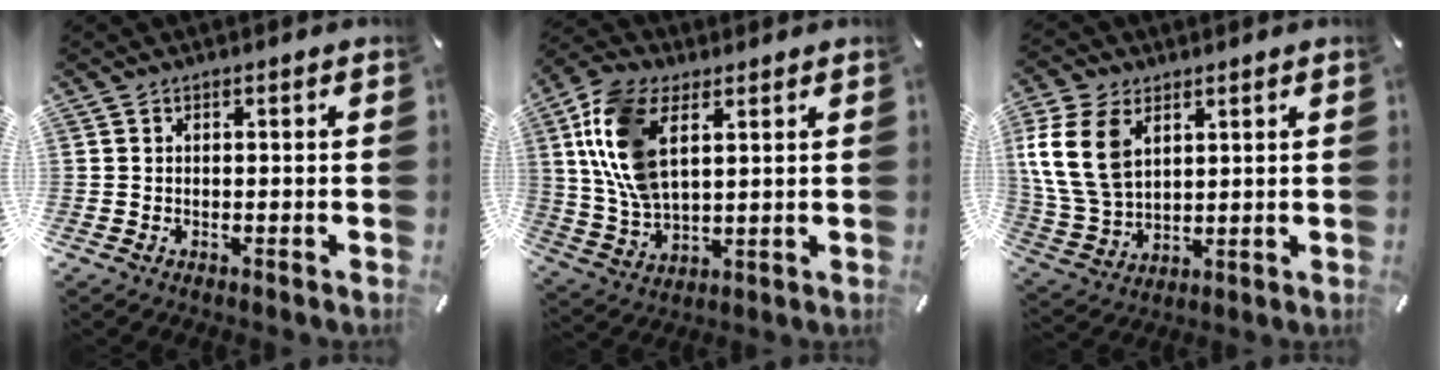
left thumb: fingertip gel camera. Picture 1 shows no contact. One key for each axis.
{"total": 13.3, "fx": 5.0, "fy": 7.8, "fz": 9.6, "tx": -0.239, "ty": -0.008, "tz": 0.089}
{"total": 13.9, "fx": 4.7, "fy": 9.8, "fz": 8.7, "tx": -0.222, "ty": 0.000, "tz": 0.086}